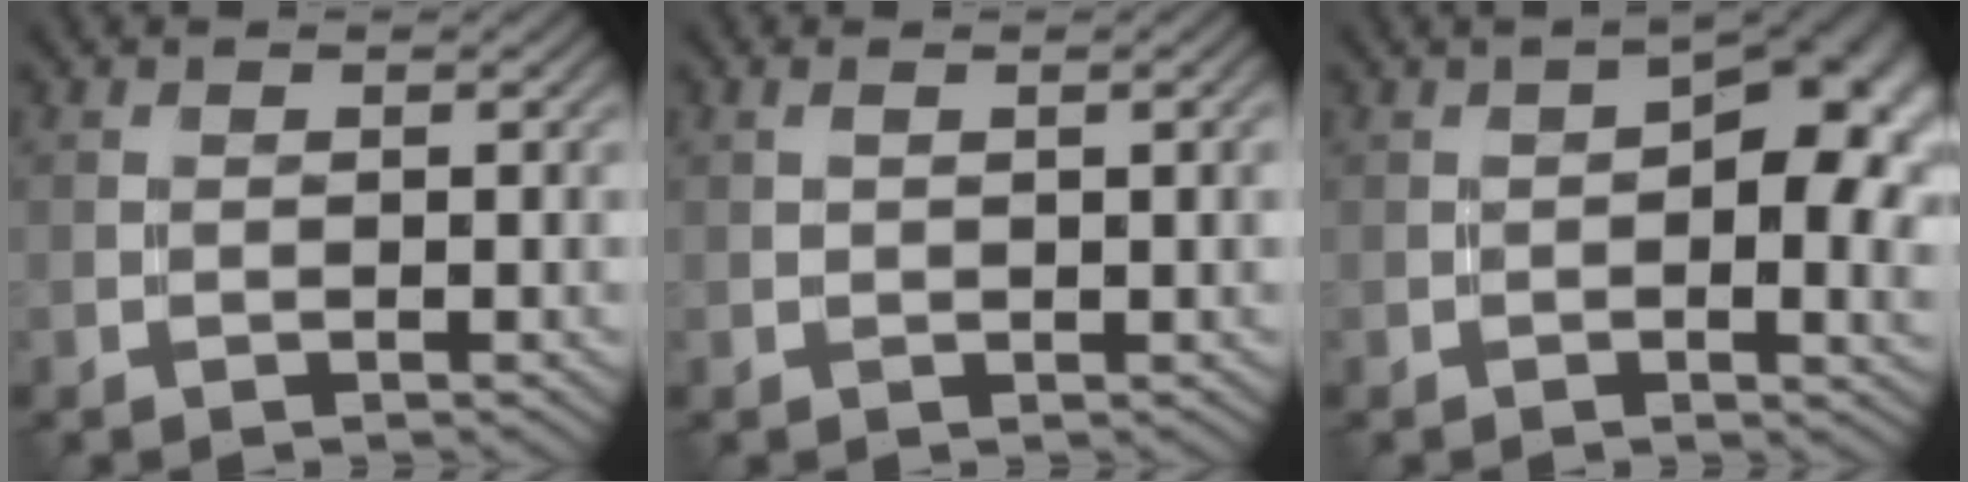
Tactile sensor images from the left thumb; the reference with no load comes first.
{"total": 1.5, "force": [0.3, 0.4, 1.4], "torque": [-0.017, 0.002, 0.008]}
{"total": 10.4, "force": [0.7, 4.5, 9.4], "torque": [-0.116, 0.007, 0.015]}